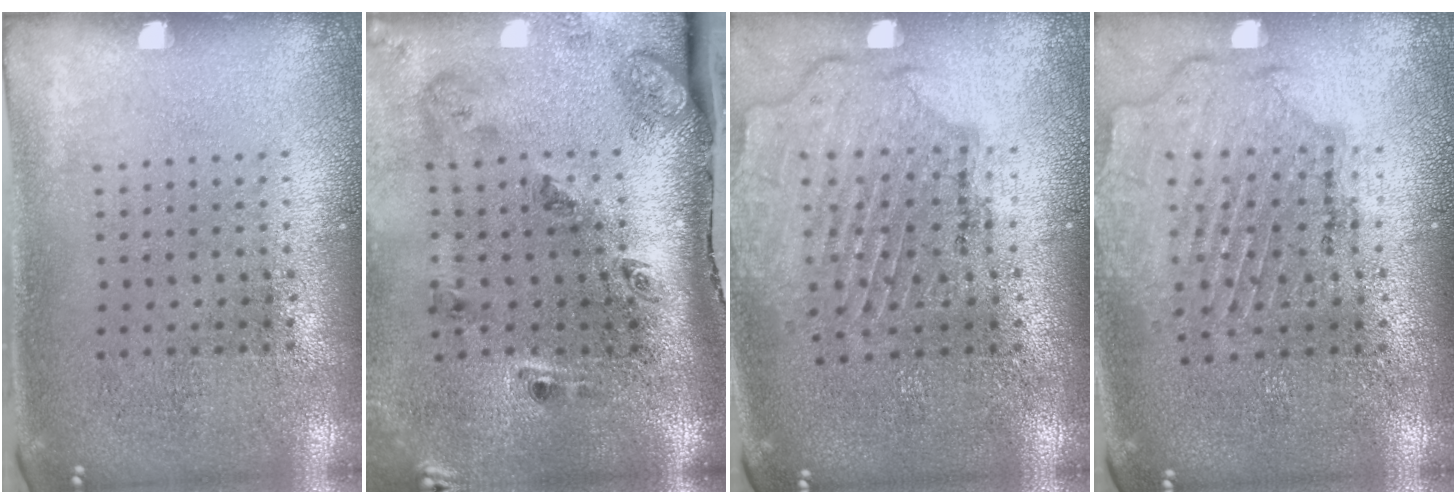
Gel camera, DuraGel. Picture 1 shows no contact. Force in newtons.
{"total": 3.2, "press": 2.0, "slide": 2.5}
{"total": 1.6, "press": 1.6, "slide": 0.3}
{"total": 1.6, "press": 1.5, "slide": 0.4}